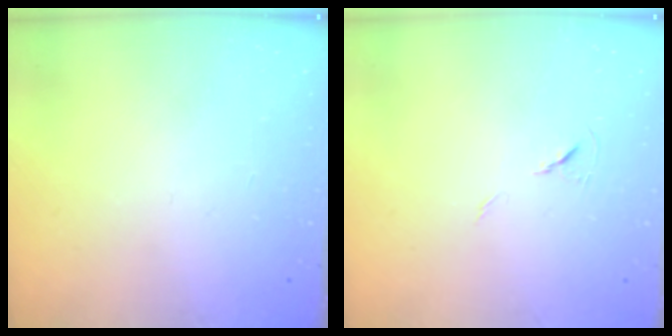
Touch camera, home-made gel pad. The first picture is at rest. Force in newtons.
{"total": 5.1, "press": 4.7, "slide": 2.1}